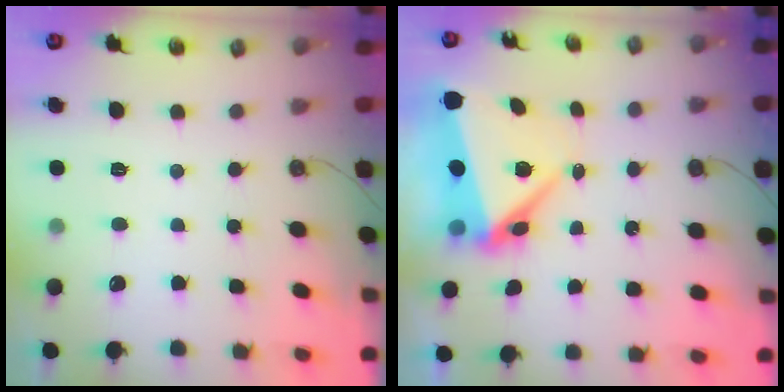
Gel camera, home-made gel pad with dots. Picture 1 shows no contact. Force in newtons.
{"total": 9.0, "press": 8.9, "slide": 1.6}